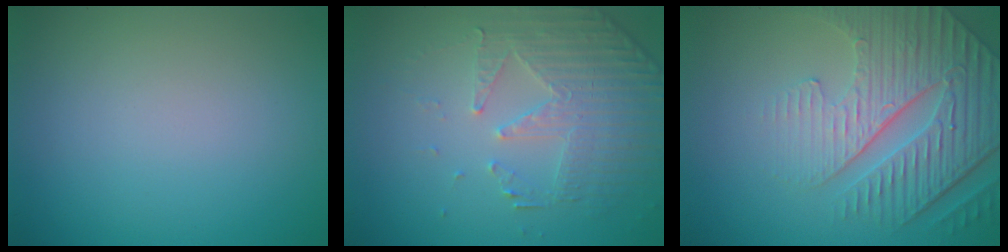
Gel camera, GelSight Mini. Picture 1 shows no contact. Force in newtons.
{"total": 4.7, "press": 3.4, "slide": 3.2}
{"total": 5.5, "press": 5.0, "slide": 2.2}